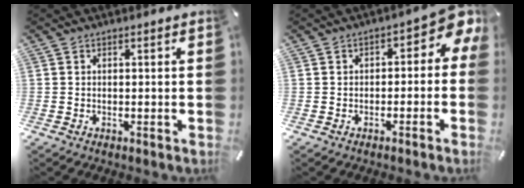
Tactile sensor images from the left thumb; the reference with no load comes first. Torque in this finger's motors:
{"motor_torque": [0.15, 0.24, 0.54, 0.38, 0.04]}